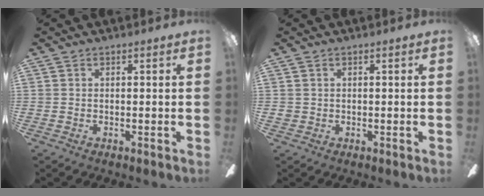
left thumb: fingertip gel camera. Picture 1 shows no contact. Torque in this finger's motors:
{"motor_torque": [-0.12, 0.21, 0.34, -0.25, 0.00]}